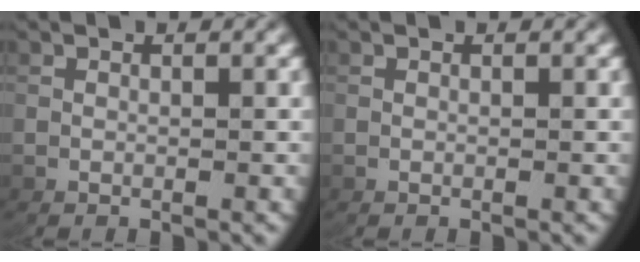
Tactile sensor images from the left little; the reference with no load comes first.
{"total": 0.0}